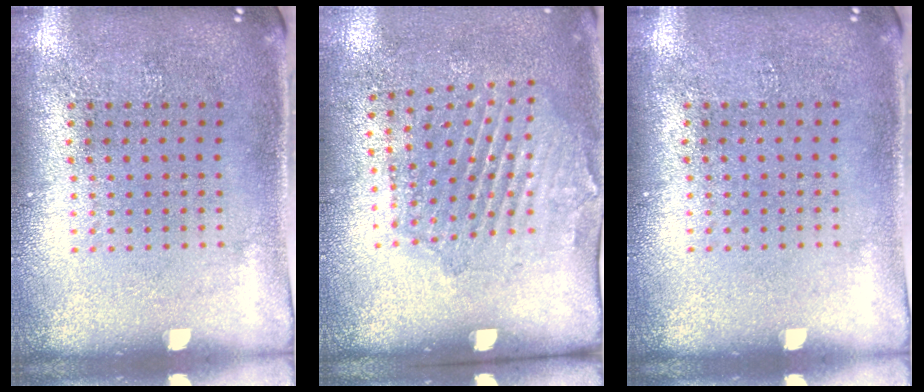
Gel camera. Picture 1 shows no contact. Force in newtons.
{"total": 1.9, "press": 1.3, "slide": 1.4}
{"total": 0.0}